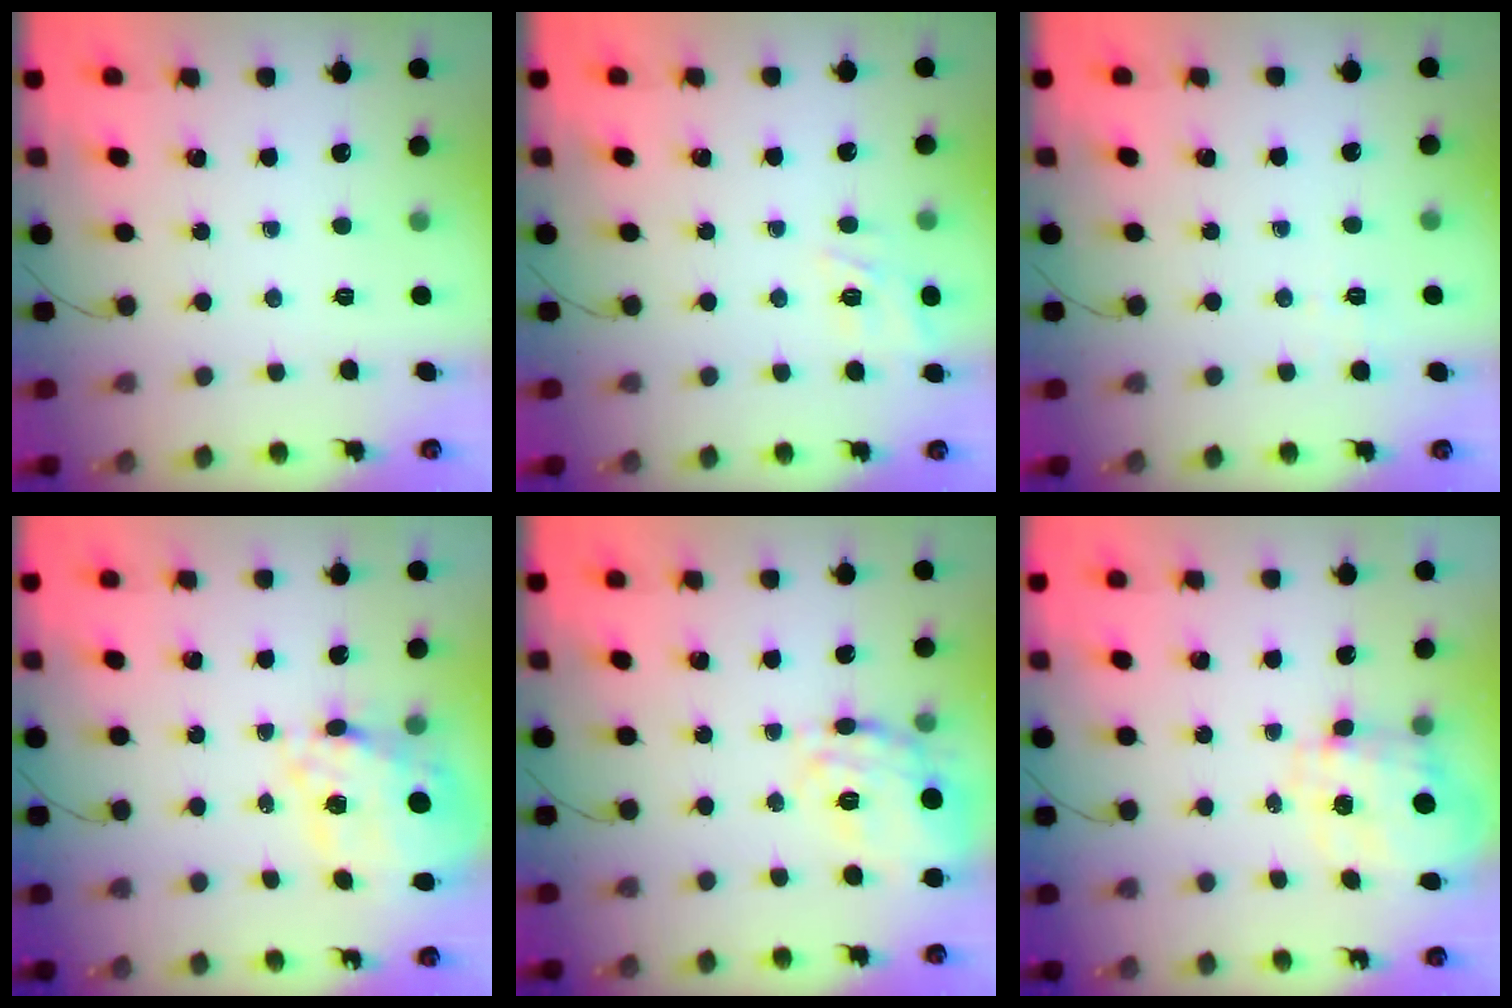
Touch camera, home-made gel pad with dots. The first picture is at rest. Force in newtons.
{"total": 5.0, "press": 4.9, "slide": 1.3}
{"total": 2.1, "press": 1.2, "slide": 1.7}
{"total": 18.3, "press": 17.8, "slide": 4.0}
{"total": 19.5, "press": 19.5, "slide": 0.5}
{"total": 3.6, "press": 3.4, "slide": 1.1}